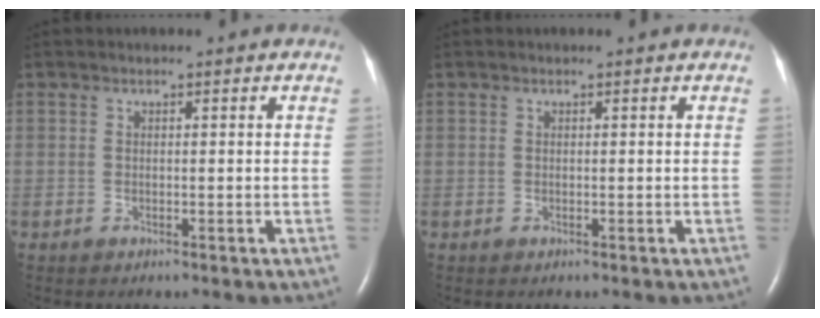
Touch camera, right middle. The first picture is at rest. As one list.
[{"total": 0.0}]